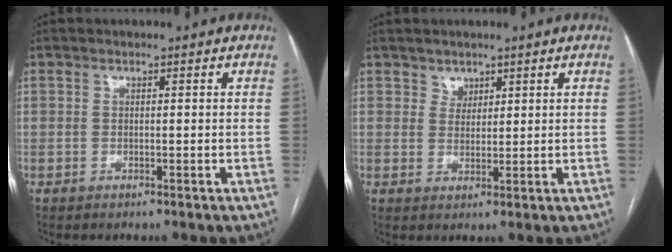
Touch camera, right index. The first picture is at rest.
{"total": 2.1, "force": [1.5, 1.5, 0.1], "torque": [0.008, 0.000, 0.022]}